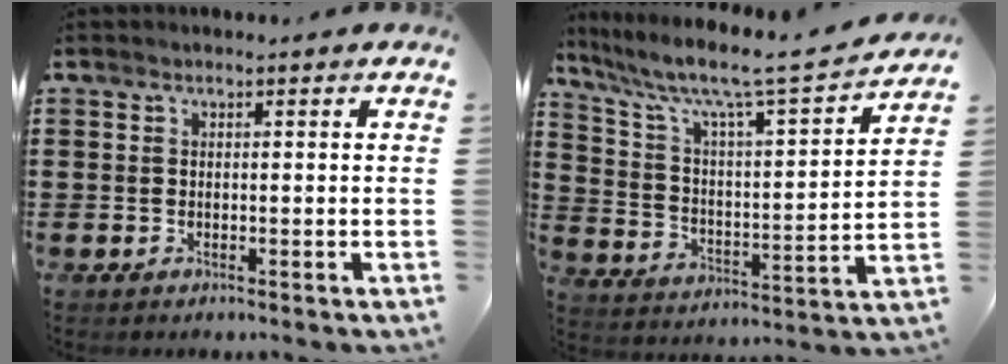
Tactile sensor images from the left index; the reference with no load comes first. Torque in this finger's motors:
{"motor_torque": [2.10, -0.03, 0.25, 0.18]}